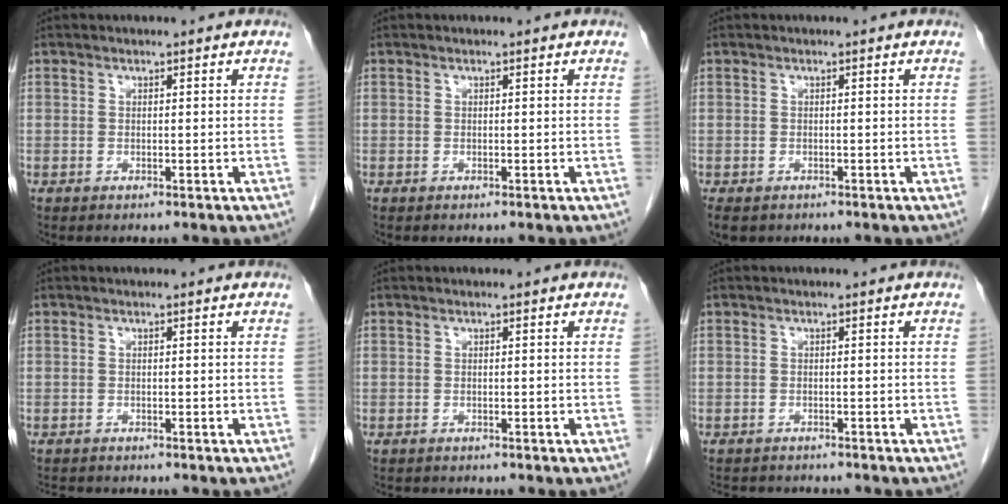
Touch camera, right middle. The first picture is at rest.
{"total": 0.0}
{"total": 4.4, "force": [-3.0, 2.7, 1.8], "torque": [-0.035, -0.006, -0.042]}
{"total": 2.7, "force": [-2.5, 0.8, 0.8], "torque": [-0.013, -0.007, -0.036]}
{"total": 2.0, "force": [-1.8, 0.7, 0.6], "torque": [-0.014, -0.004, -0.022]}
{"total": 5.8, "force": [-5.4, 1.5, 1.4], "torque": [-0.016, -0.003, -0.076]}